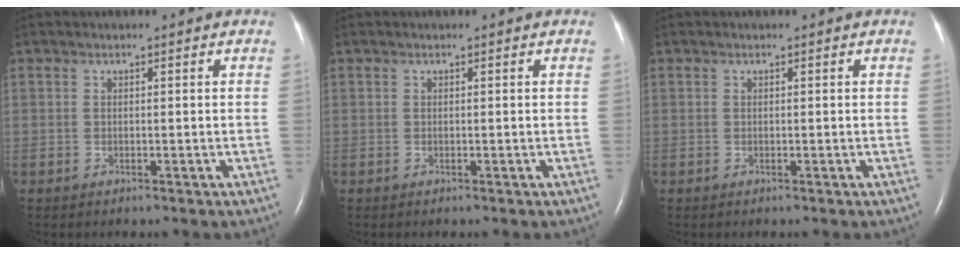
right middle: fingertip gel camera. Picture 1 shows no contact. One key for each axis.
{"total": 0.0}
{"total": 0.0}